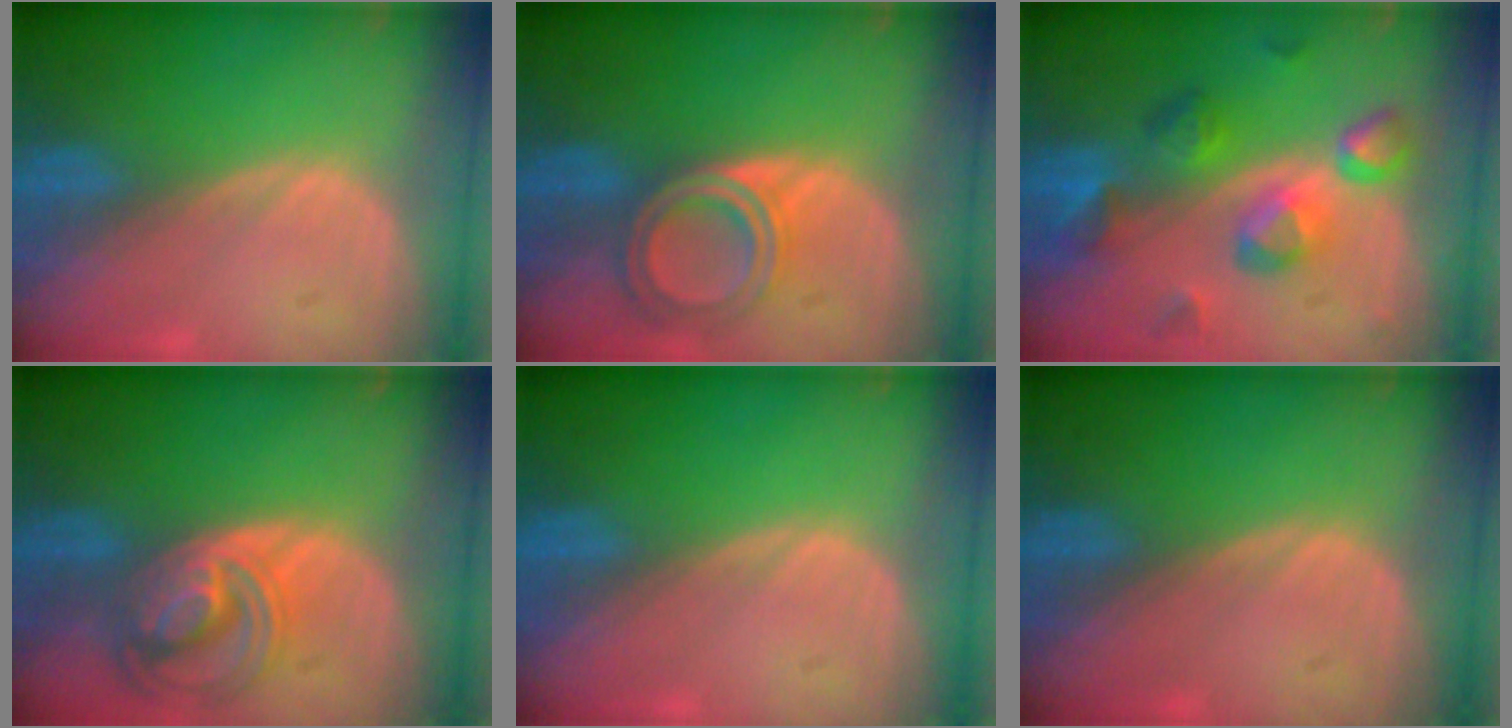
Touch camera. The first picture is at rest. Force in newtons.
{"total": 6.4, "press": 5.7, "slide": 3.0}
{"total": 9.4, "press": 8.3, "slide": 4.4}
{"total": 8.5, "press": 7.4, "slide": 4.3}
{"total": 0.0}
{"total": 0.0}